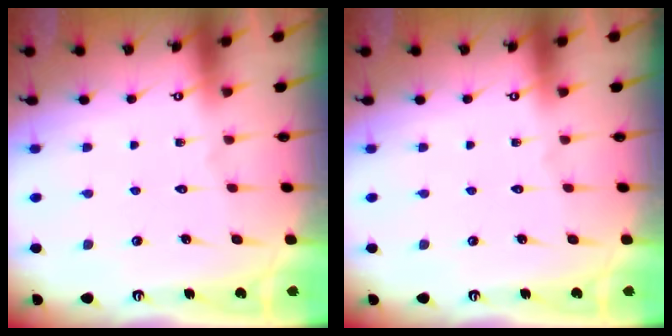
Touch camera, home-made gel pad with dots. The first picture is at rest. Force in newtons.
{"total": 0.0}